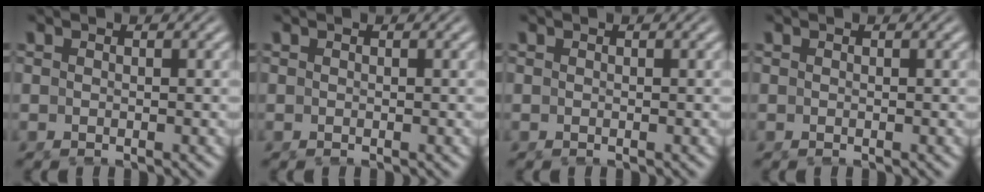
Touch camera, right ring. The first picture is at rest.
{"total": 0.0}
{"total": 0.0}
{"total": 0.0}